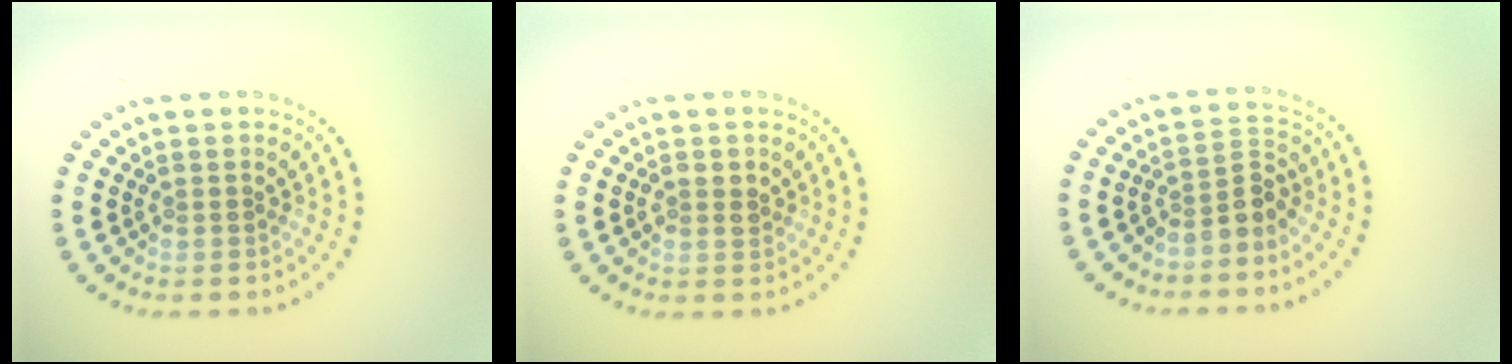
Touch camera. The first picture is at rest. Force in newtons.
{"total": 1.5, "press": 1.5, "slide": 0.1}
{"total": 2.7, "press": 2.0, "slide": 1.8}